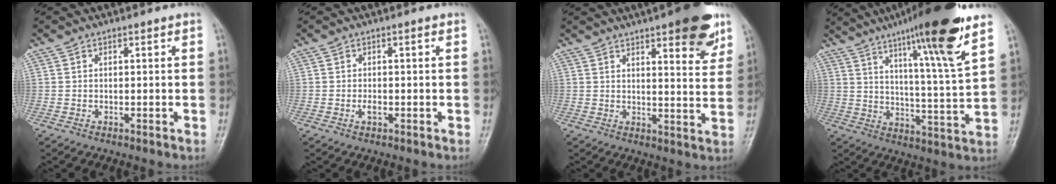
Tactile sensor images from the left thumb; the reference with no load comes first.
{"total": 1.6, "force": [-0.3, 0.8, 1.4], "torque": [-0.021, 0.003, -0.006]}
{"total": 13.1, "force": [7.9, 3.7, 9.8], "torque": [-0.093, -0.037, 0.101]}
{"total": 19.0, "force": [11.6, 1.4, 15.0], "torque": [-0.214, -0.055, 0.176]}